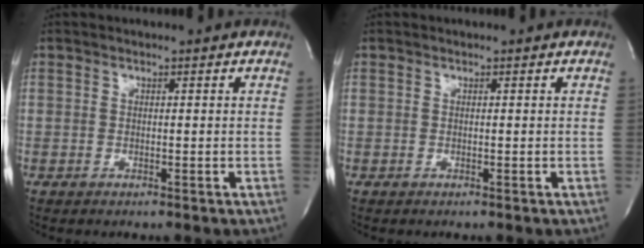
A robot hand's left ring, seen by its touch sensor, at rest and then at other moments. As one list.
[{"total": 0.0}]